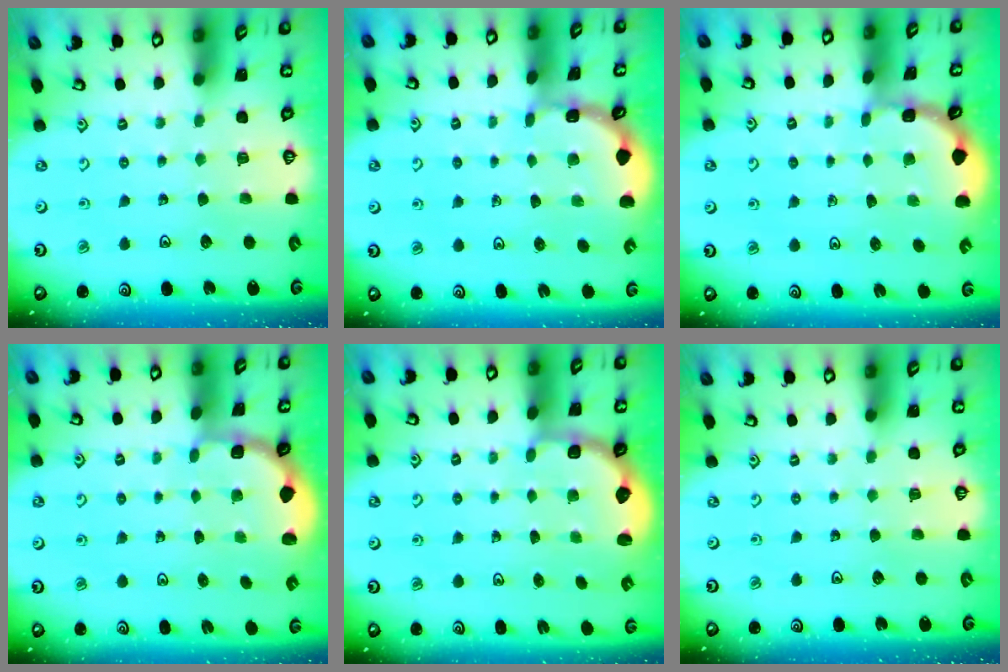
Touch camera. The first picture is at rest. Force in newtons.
{"total": 1.0, "press": 0.9, "slide": 0.2}
{"total": 1.6, "press": 1.6, "slide": 0.1}
{"total": 1.9, "press": 1.8, "slide": 0.7}
{"total": 2.9, "press": 2.0, "slide": 2.1}
{"total": 0.0}